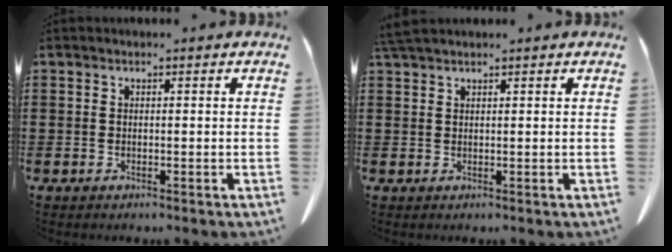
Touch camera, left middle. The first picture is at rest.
{"total": 2.0, "force": [1.7, 0.2, 0.9], "torque": [-0.023, -0.001, 0.034]}